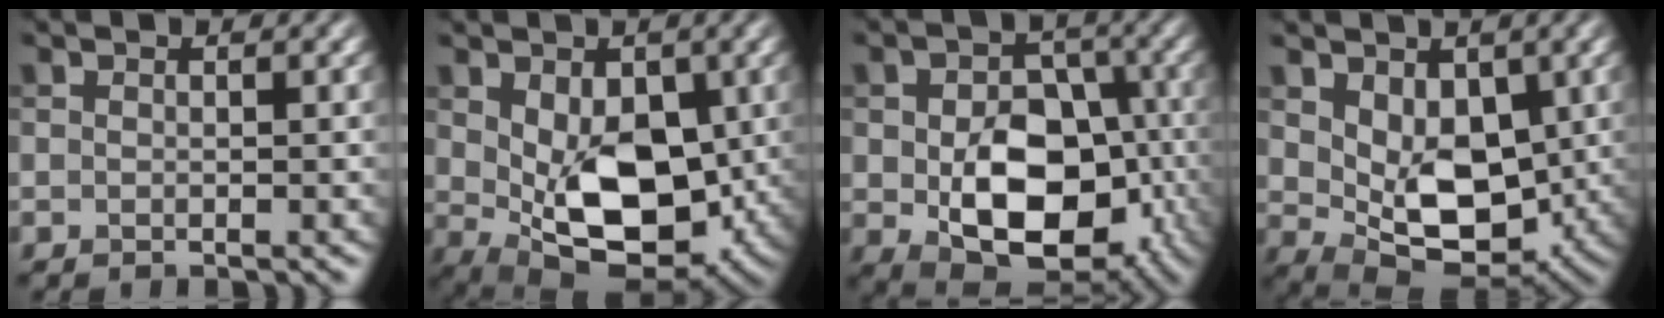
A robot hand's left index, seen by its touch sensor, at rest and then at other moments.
{"total": 8.8, "force": [0.0, 5.4, 6.9], "torque": [-0.118, -0.025, 0.015]}
{"total": 10.7, "force": [-2.2, 7.1, 7.7], "torque": [-0.127, -0.017, -0.028]}
{"total": 6.5, "force": [1.0, 4.3, 4.8], "torque": [-0.086, -0.022, 0.026]}